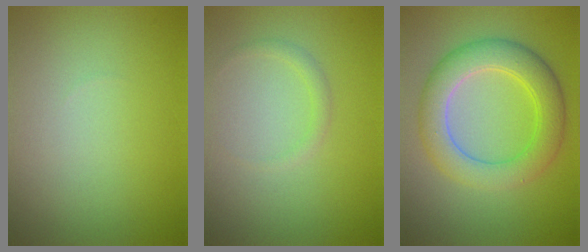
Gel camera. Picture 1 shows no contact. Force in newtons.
{"total": 0.9, "press": 0.9, "slide": 0.1}
{"total": 5.6, "press": 5.6, "slide": 0.2}